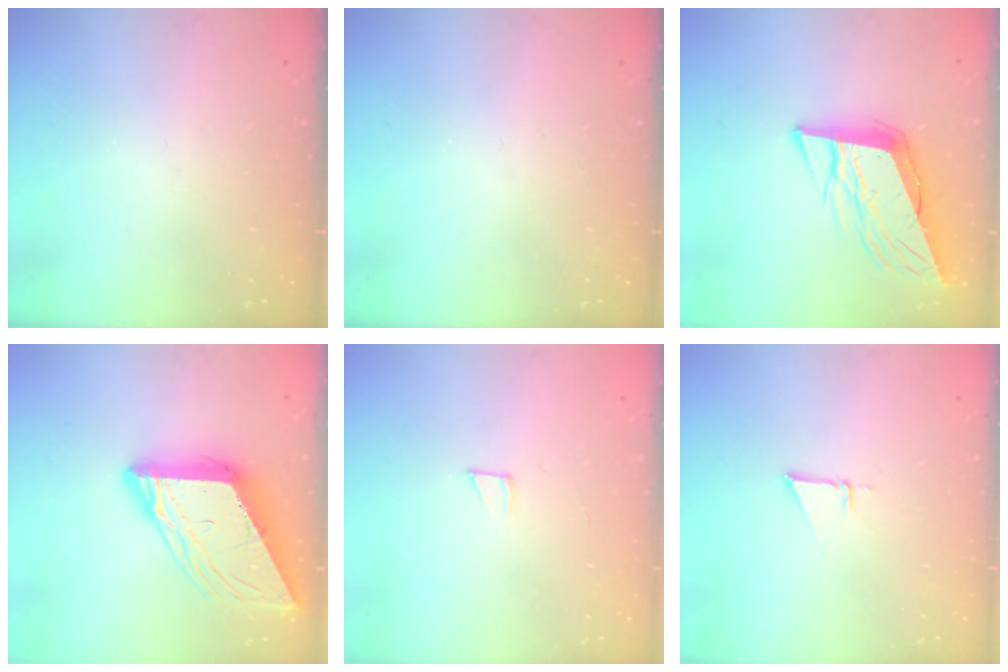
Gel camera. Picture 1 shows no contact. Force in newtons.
{"total": 0.0}
{"total": 11.8, "press": 11.2, "slide": 3.6}
{"total": 14.2, "press": 14.1, "slide": 1.5}
{"total": 2.3, "press": 2.3, "slide": 0.2}
{"total": 3.1, "press": 3.1, "slide": 0.2}